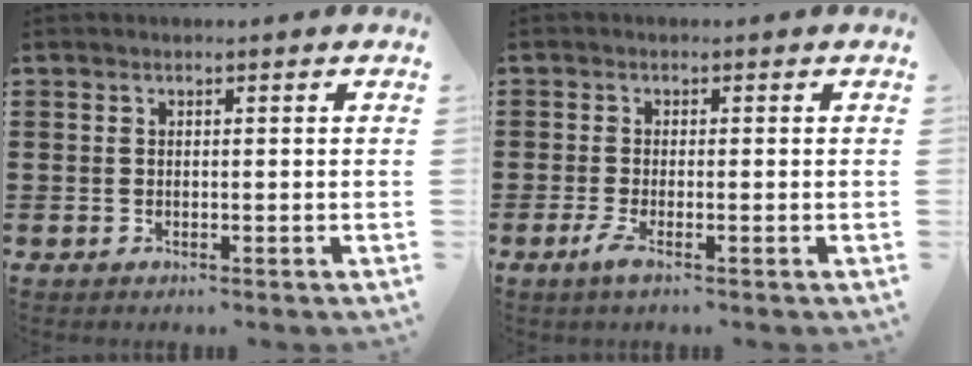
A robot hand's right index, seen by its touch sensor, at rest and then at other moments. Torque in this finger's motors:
{"motor_torque": [0.51, -0.23, 0.05, 0.04]}